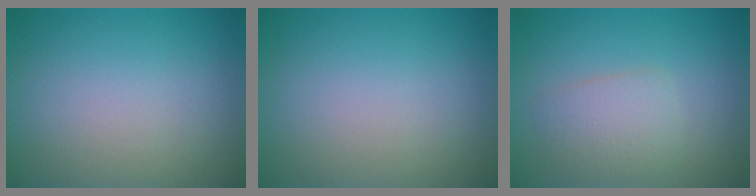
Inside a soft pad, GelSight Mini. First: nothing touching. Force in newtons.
{"total": 0.0}
{"total": 2.5, "press": 2.5, "slide": 0.1}